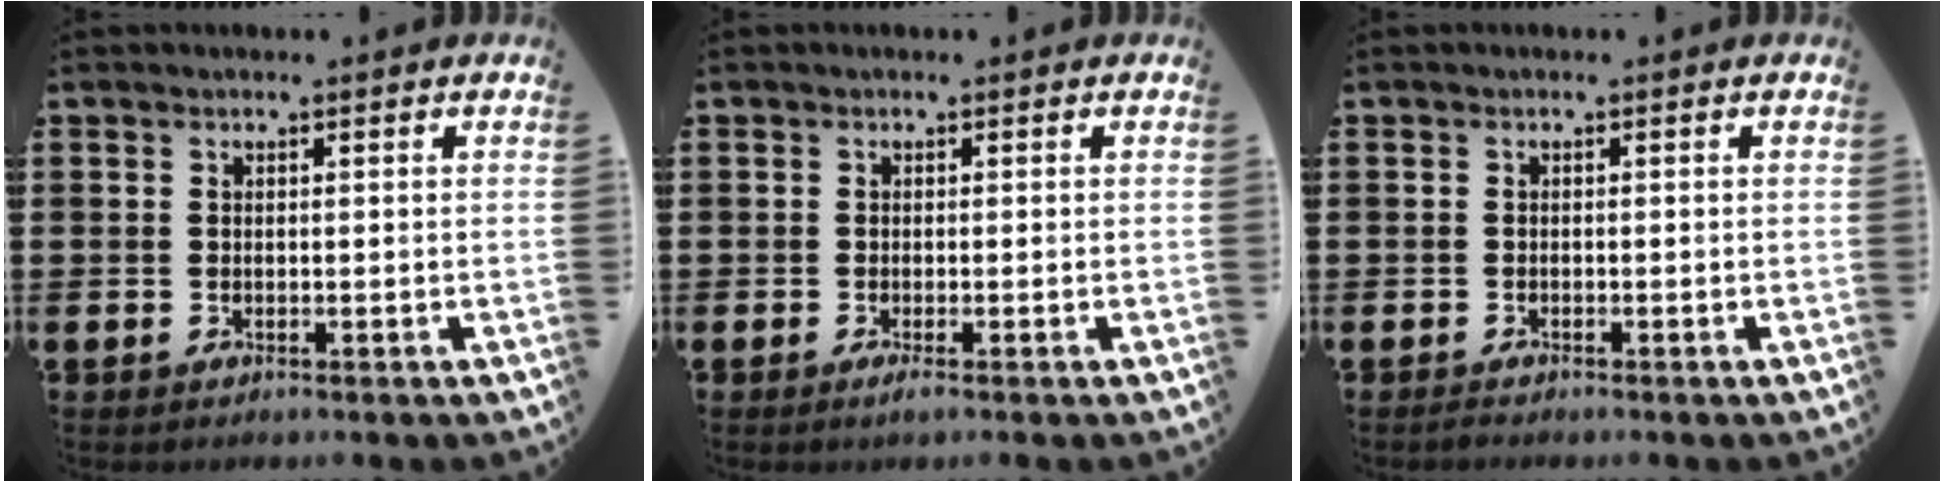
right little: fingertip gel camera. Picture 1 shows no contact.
{"total": 1.0, "force": [-0.4, 0.1, 0.9], "torque": [-0.006, -0.006, -0.010]}
{"total": 0.5, "force": [-0.4, 0.0, 0.3], "torque": [-0.007, -0.002, -0.009]}